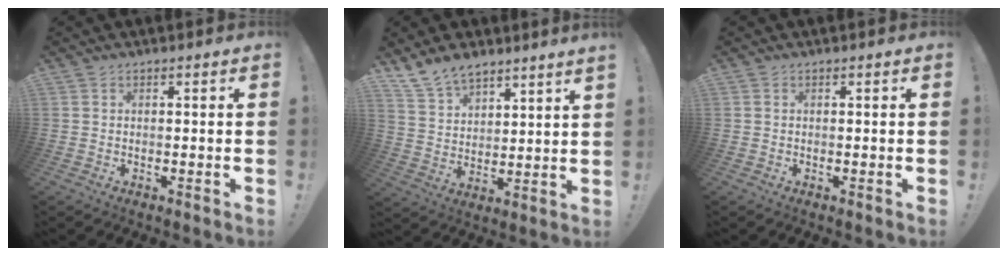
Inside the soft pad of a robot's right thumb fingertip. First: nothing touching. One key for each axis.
{"total": 9.0, "fx": 8.1, "fy": 2.8, "fz": 2.5, "tx": -0.060, "ty": -0.055, "tz": 0.159}
{"total": 0.0}